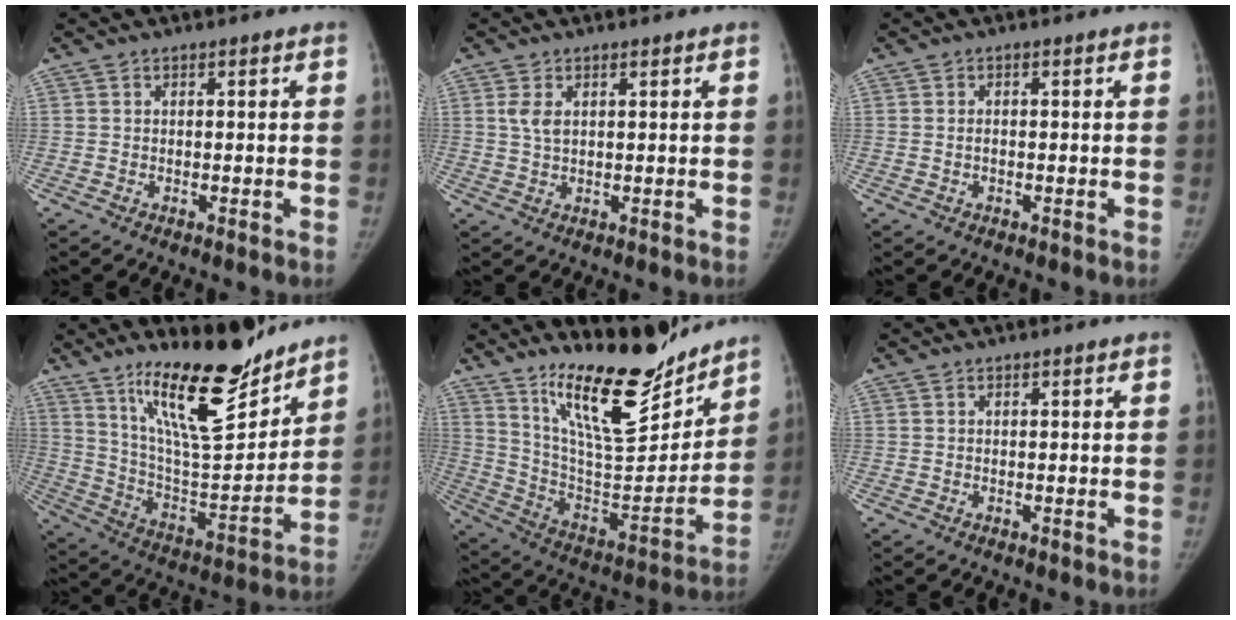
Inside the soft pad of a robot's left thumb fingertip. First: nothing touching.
{"total": 2.8, "force": [1.1, 1.6, 2.0], "torque": [-0.035, -0.004, 0.027]}
{"total": 0.7, "force": [-0.3, 0.4, 0.5], "torque": [-0.009, 0.002, -0.004]}
{"total": 21.5, "force": [15.8, 5.7, 13.5], "torque": [-0.180, -0.104, 0.271]}
{"total": 21.8, "force": [16.8, 6.5, 12.2], "torque": [-0.148, -0.120, 0.285]}
{"total": 0.0}